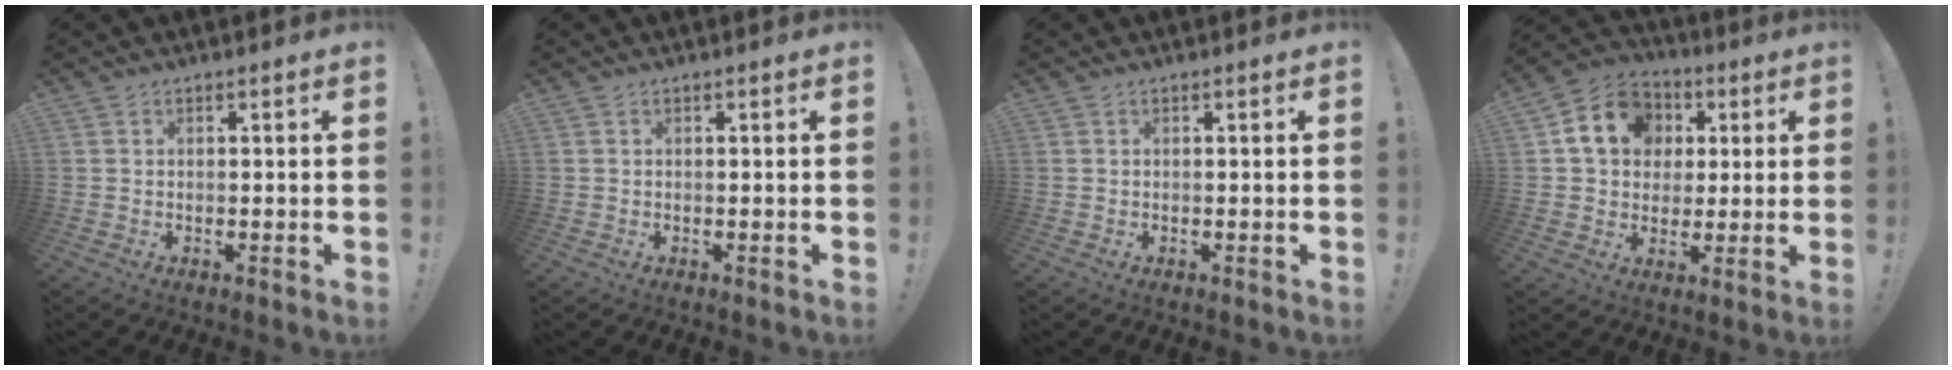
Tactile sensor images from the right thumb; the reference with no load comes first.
{"total": 0.0}
{"total": 0.0}
{"total": 13.9, "force": [3.9, 11.6, 6.6], "torque": [-0.098, 0.002, 0.082]}